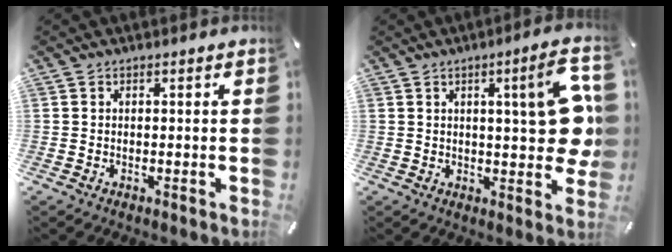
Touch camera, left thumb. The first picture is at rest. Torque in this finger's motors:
{"motor_torque": [0.37, 0.29, 0.33, -0.01, 0.09]}